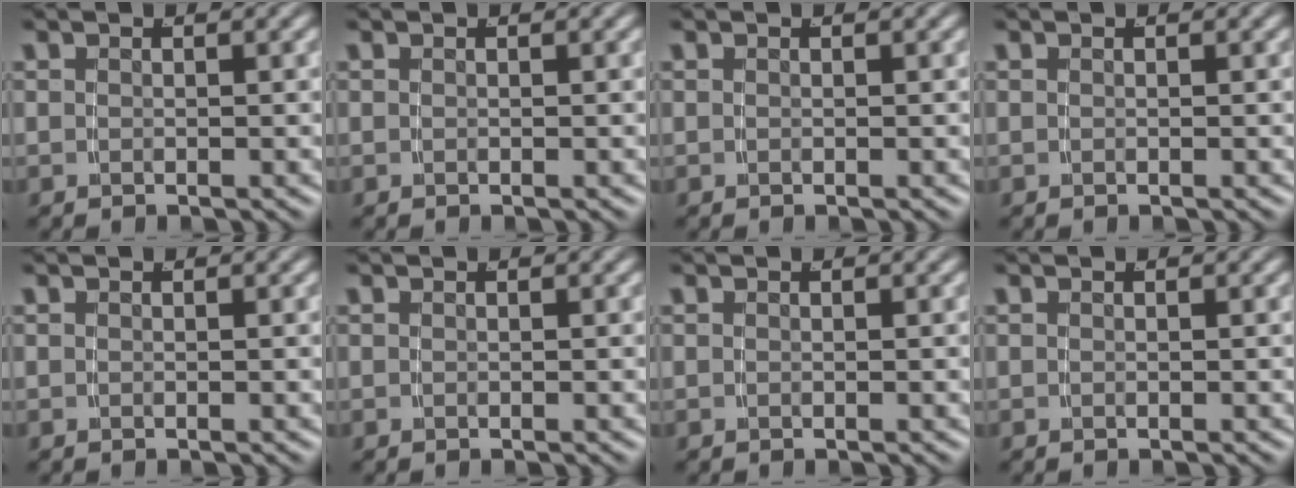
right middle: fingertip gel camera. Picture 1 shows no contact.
{"total": 0.0}
{"total": 0.0}
{"total": 0.0}
{"total": 0.0}
{"total": 0.0}
{"total": 0.0}
{"total": 0.0}